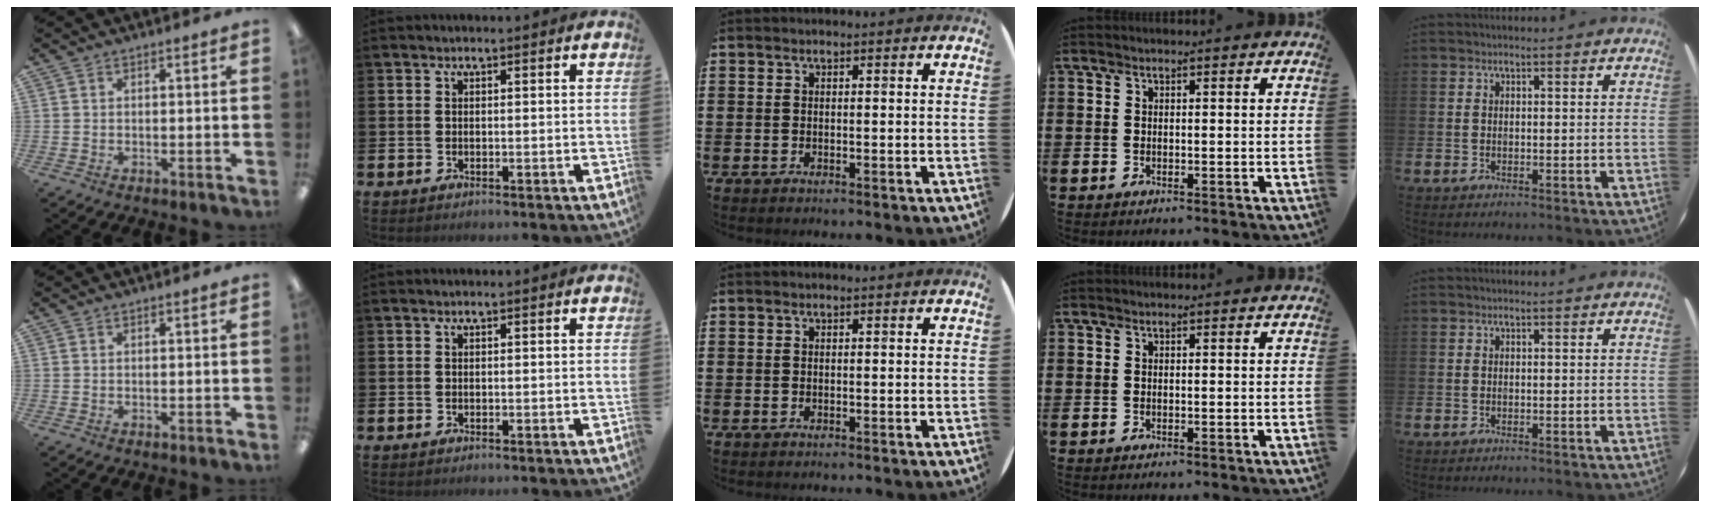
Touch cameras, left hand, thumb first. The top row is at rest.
{}